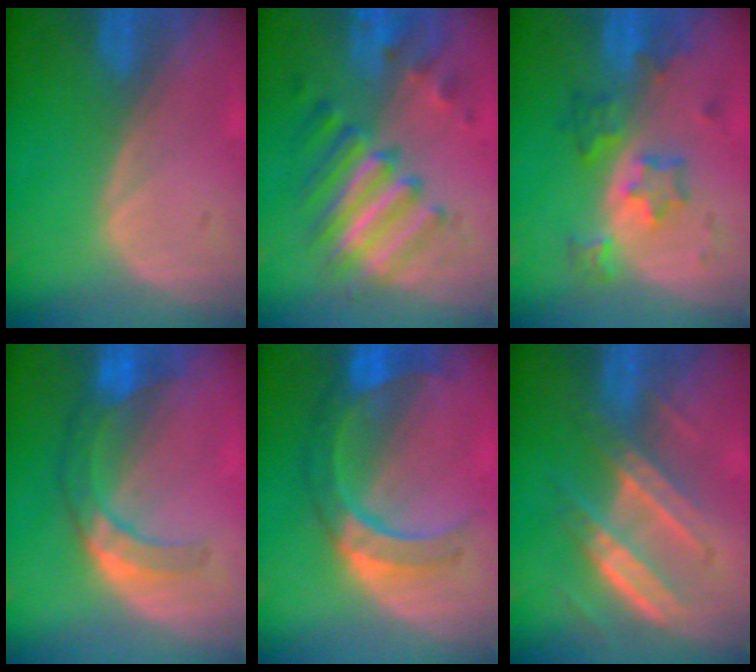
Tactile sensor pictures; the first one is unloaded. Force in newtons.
{"total": 8.9, "press": 8.5, "slide": 2.7}
{"total": 6.1, "press": 5.9, "slide": 1.6}
{"total": 7.3, "press": 6.4, "slide": 3.4}
{"total": 7.8, "press": 7.6, "slide": 1.6}
{"total": 7.8, "press": 7.0, "slide": 3.4}